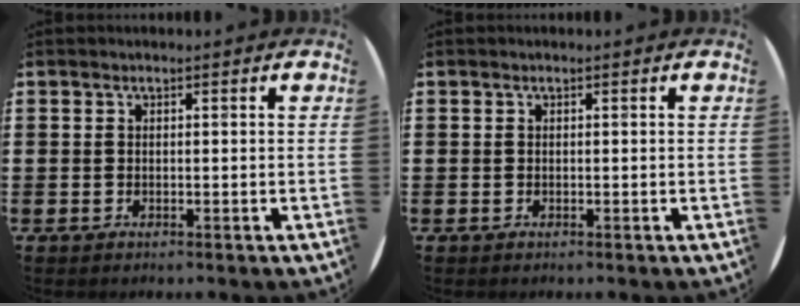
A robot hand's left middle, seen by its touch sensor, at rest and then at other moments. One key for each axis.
{"total": 0.0}